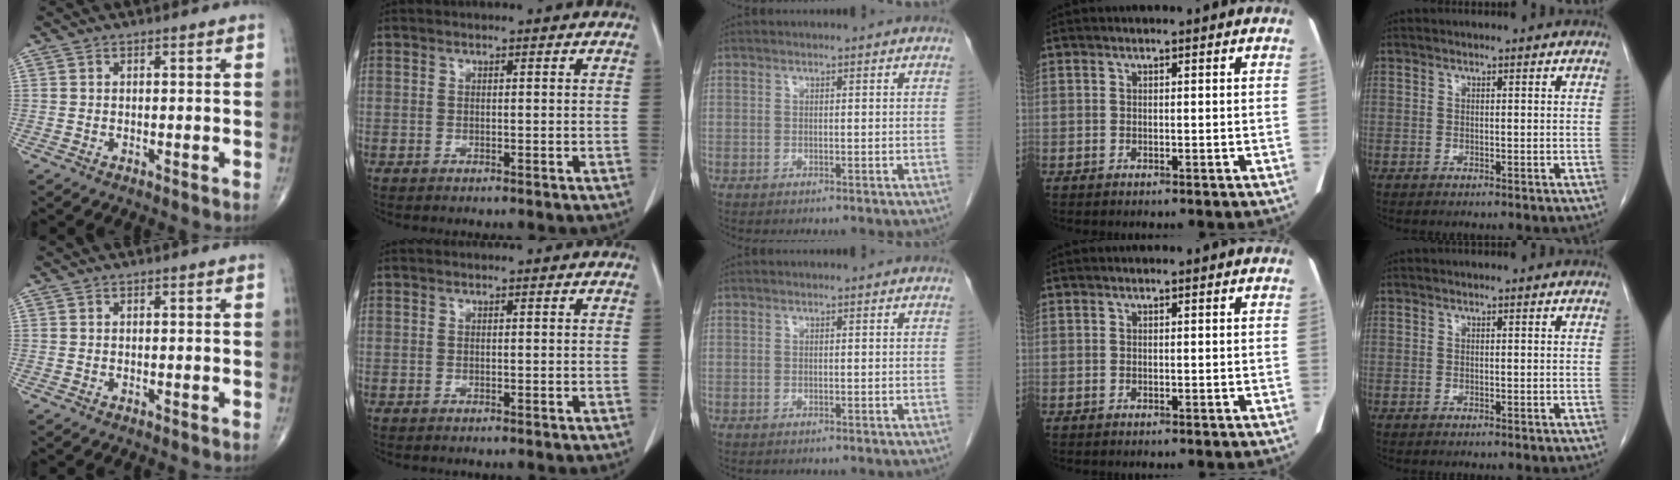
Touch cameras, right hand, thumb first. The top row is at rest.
{}